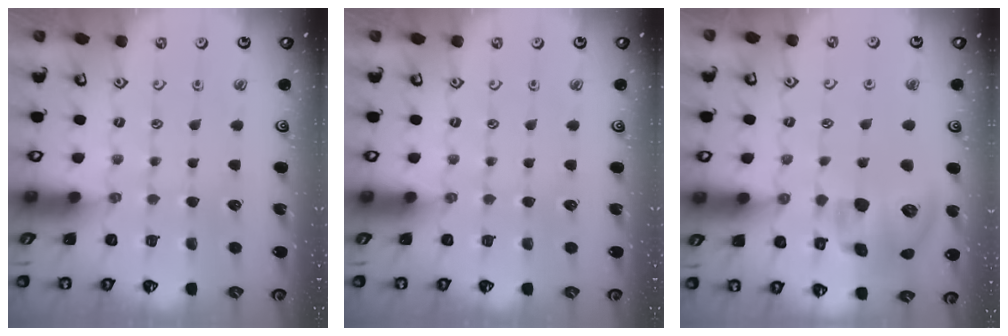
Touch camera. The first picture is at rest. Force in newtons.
{"total": 0.0}
{"total": 16.2, "press": 16.1, "slide": 2.3}